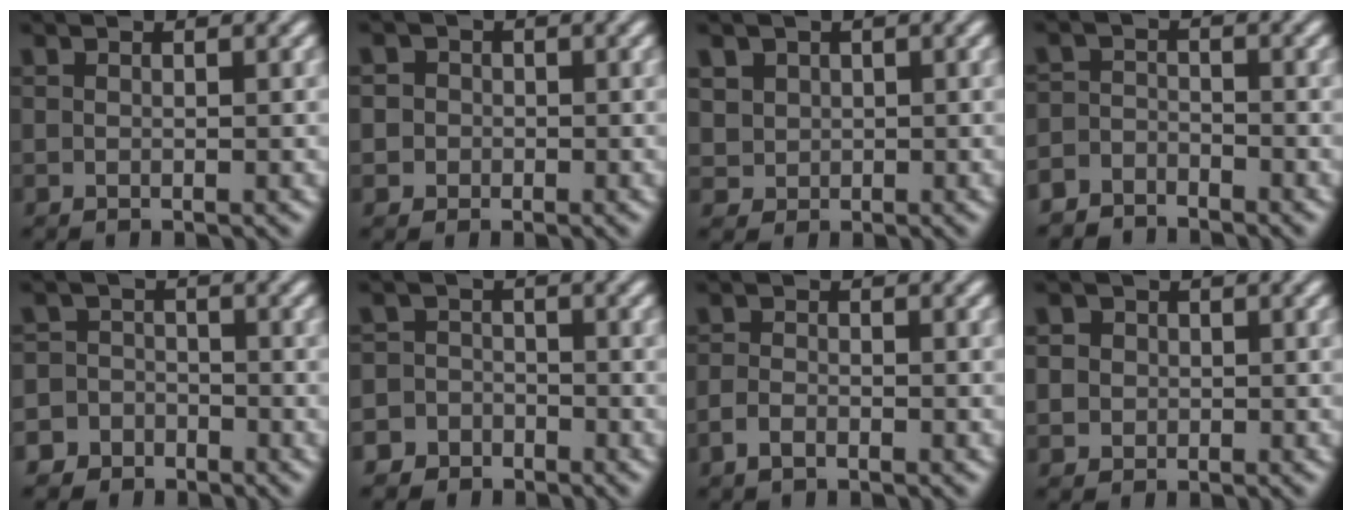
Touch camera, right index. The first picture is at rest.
{"total": 3.7, "force": [-0.6, 3.6, 0.7], "torque": [-0.017, -0.006, -0.016]}
{"total": 3.8, "force": [0.8, 3.4, 1.3], "torque": [-0.043, -0.027, 0.031]}
{"total": 3.6, "force": [-3.4, 1.1, -0.2], "torque": [0.014, -0.016, -0.057]}
{"total": 7.2, "force": [-3.8, 6.0, 0.7], "torque": [-0.014, -0.026, -0.072]}
{"total": 6.1, "force": [-3.5, 5.0, 0.5], "torque": [-0.004, -0.018, -0.069]}
{"total": 1.3, "force": [-1.3, -0.2, 0.3], "torque": [0.000, -0.008, -0.020]}
{"total": 4.0, "force": [0.0, 3.8, 1.3], "torque": [-0.032, -0.007, -0.004]}